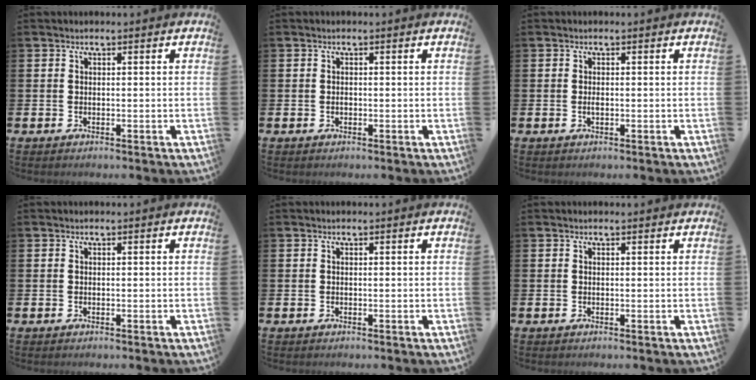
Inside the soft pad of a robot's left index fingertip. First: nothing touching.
{"total": 0.5, "force": [-0.1, 0.4, 0.3], "torque": [-0.001, 0.001, -0.005]}
{"total": 0.8, "force": [-0.1, 0.3, 0.7], "torque": [-0.009, -0.002, -0.004]}
{"total": 0.0}
{"total": 0.0}
{"total": 0.0}